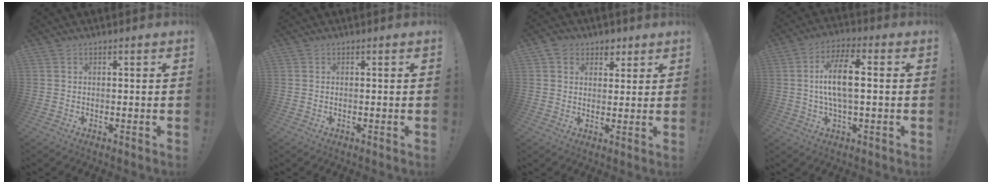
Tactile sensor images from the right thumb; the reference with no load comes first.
{"total": 0.0}
{"total": 6.0, "force": [3.0, 4.9, 1.5], "torque": [-0.023, -0.013, 0.059]}
{"total": 11.4, "force": [0.8, 4.0, 10.6], "torque": [-0.193, 0.003, 0.008]}